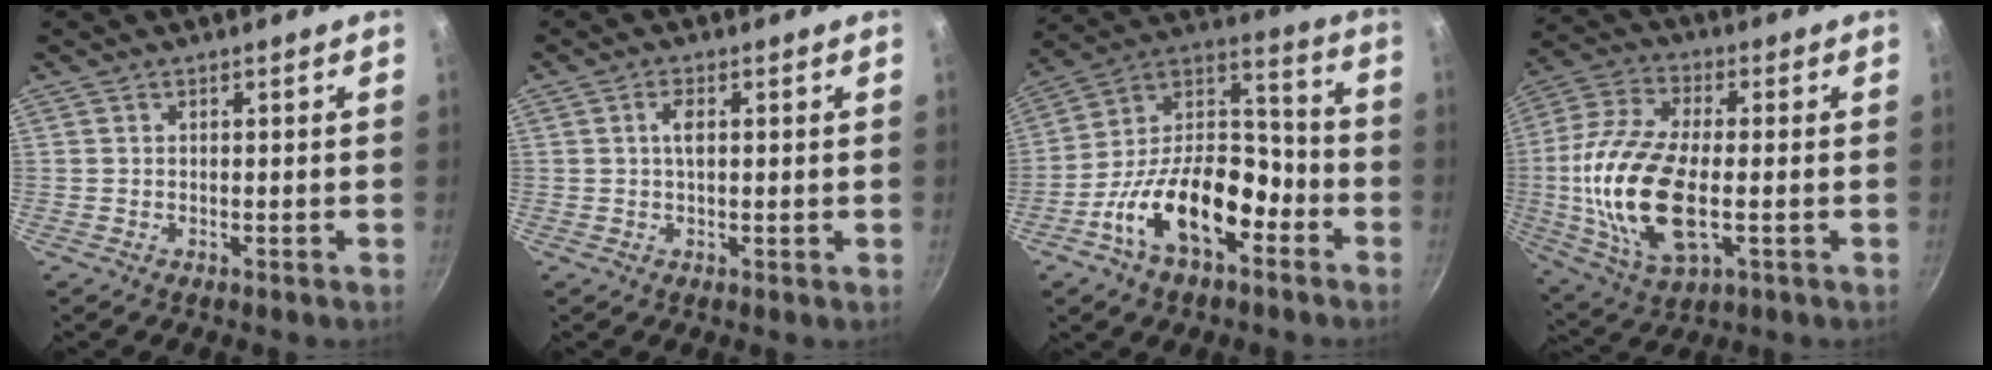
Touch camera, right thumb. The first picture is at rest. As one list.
[{"total": 1.6, "force": [0.5, 0.1, 1.5], "torque": [-0.030, 0.001, 0.008]}, {"total": 19.8, "force": [-9.1, 10.6, 14.1], "torque": [-0.207, 0.072, -0.170]}, {"total": 19.6, "force": [-2.1, 9.3, 17.1], "torque": [-0.353, 0.003, -0.046]}]